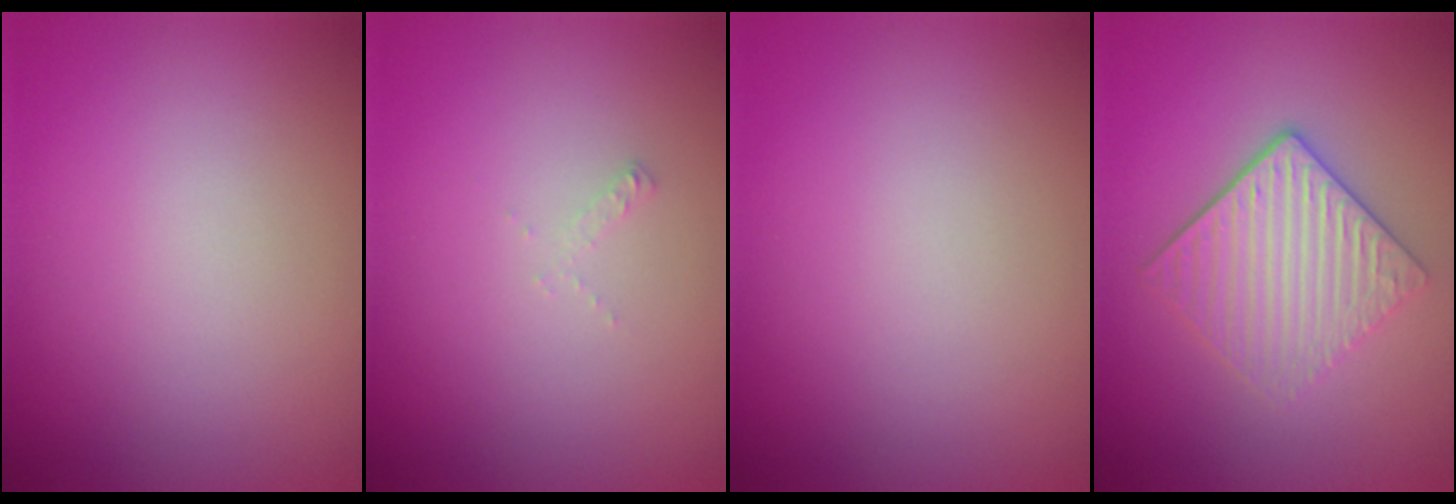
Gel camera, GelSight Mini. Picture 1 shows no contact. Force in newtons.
{"total": 0.5, "press": 0.5, "slide": 0.1}
{"total": 0.0}
{"total": 4.1, "press": 3.4, "slide": 2.3}